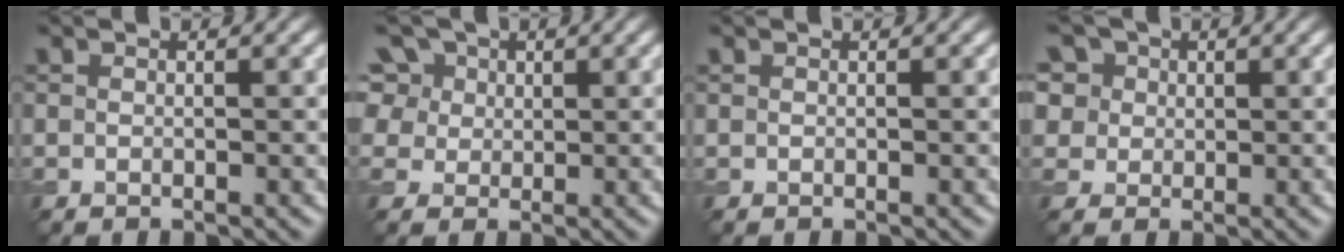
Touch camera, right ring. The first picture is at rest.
{"total": 10.5, "force": [5.2, 7.6, 5.0], "torque": [-0.114, 0.035, 0.069]}
{"total": 0.0}
{"total": 8.7, "force": [4.6, 6.4, 3.7], "torque": [-0.083, 0.024, 0.052]}